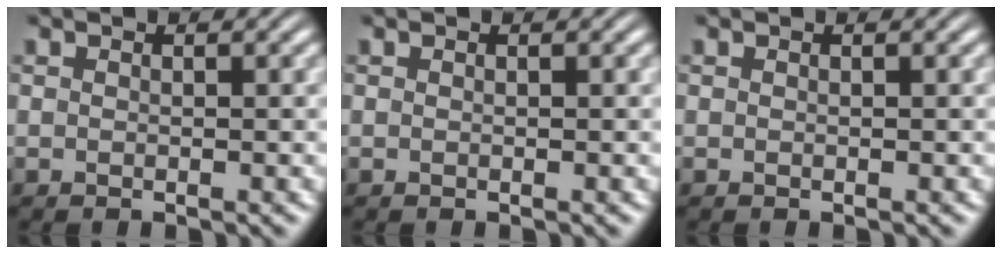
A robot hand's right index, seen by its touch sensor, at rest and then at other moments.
{"total": 0.0}
{"total": 0.0}